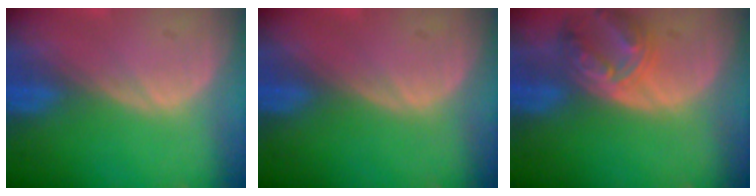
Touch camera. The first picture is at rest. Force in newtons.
{"total": 0.0}
{"total": 7.9, "press": 6.9, "slide": 3.9}